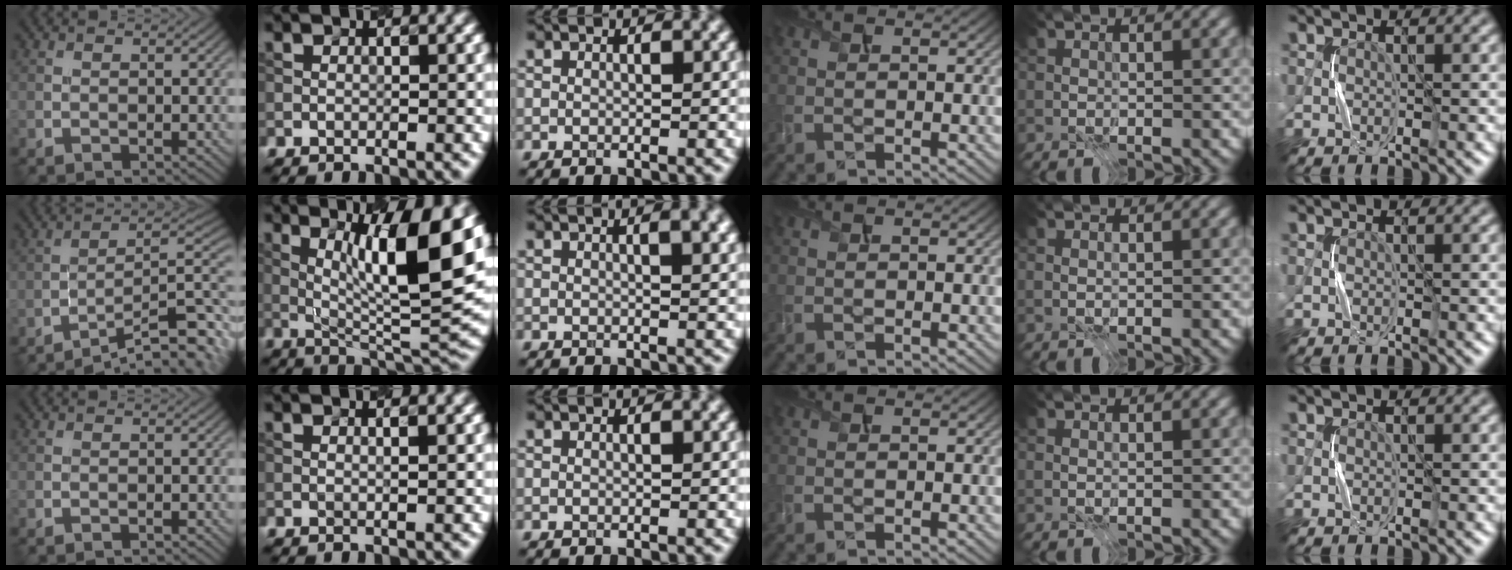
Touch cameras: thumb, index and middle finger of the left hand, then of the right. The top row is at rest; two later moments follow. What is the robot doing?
{"motion": "press", "object": "syringe"}